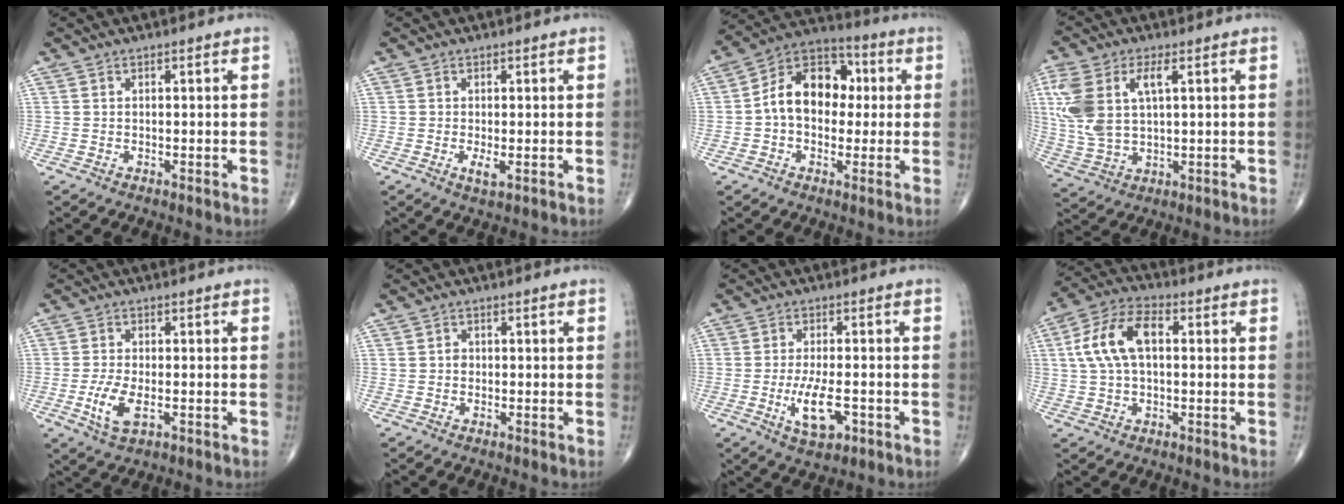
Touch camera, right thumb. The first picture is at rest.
{"total": 2.3, "force": [-0.5, 0.8, 2.1], "torque": [-0.042, -0.007, -0.009]}
{"total": 13.9, "force": [0.8, 9.9, 9.8], "torque": [-0.126, 0.034, -0.001]}
{"total": 13.6, "force": [3.5, 6.9, 11.2], "torque": [-0.262, 0.005, 0.077]}
{"total": 5.8, "force": [-1.6, 2.6, 4.9], "torque": [-0.102, -0.003, -0.027]}
{"total": 1.1, "force": [-0.1, 1.0, 0.5], "torque": [-0.004, 0.003, -0.002]}
{"total": 7.3, "force": [-2.2, 2.9, 6.3], "torque": [-0.110, -0.002, -0.033]}
{"total": 11.2, "force": [1.6, 6.1, 9.2], "torque": [-0.185, 0.030, 0.025]}